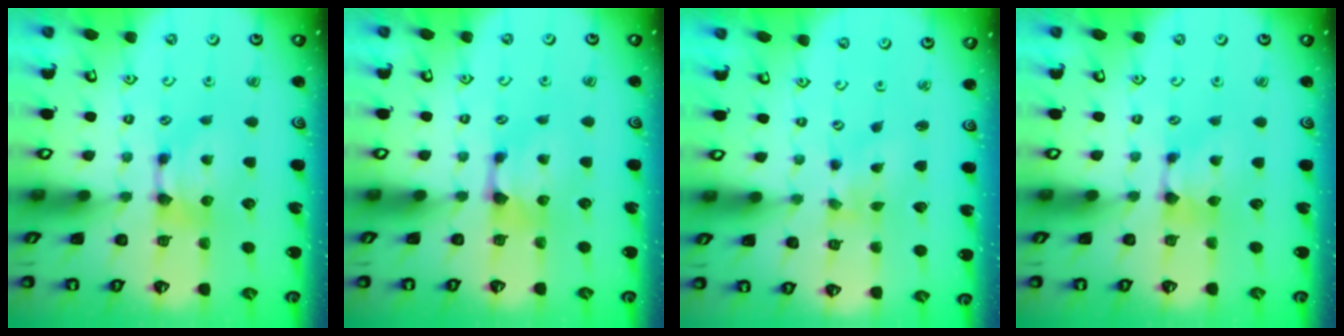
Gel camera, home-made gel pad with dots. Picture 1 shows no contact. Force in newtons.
{"total": 0.9, "press": 0.6, "slide": 0.7}
{"total": 2.9, "press": 2.7, "slide": 0.9}
{"total": 0.9, "press": 0.7, "slide": 0.6}